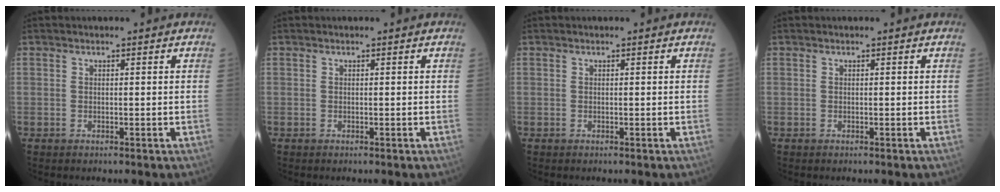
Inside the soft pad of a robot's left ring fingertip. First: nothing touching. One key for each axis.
{"total": 0.0}
{"total": 0.0}
{"total": 0.0}